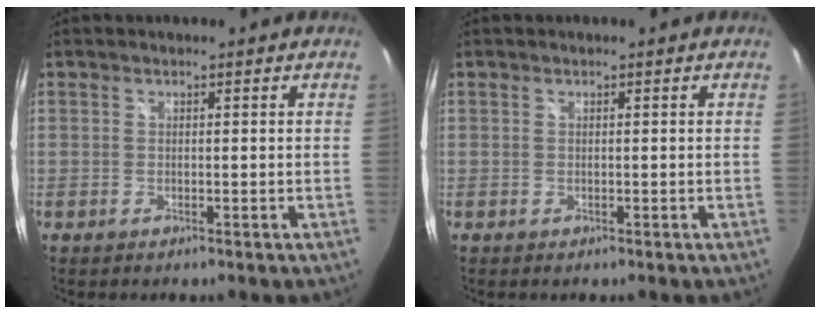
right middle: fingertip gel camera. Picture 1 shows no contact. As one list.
[{"total": 0.0}]